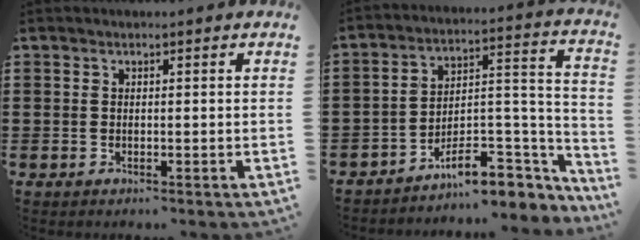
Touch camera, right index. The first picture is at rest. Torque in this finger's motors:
{"motor_torque": [0.12, 0.30, 0.45, 0.10]}